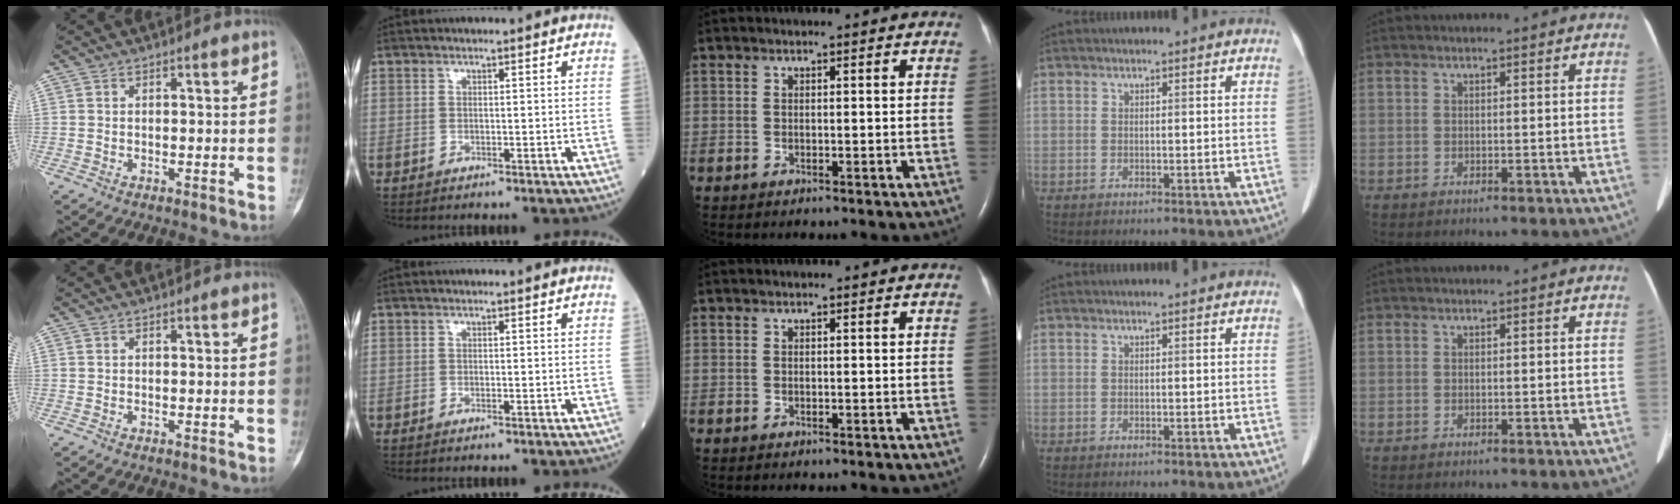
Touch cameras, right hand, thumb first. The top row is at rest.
{}